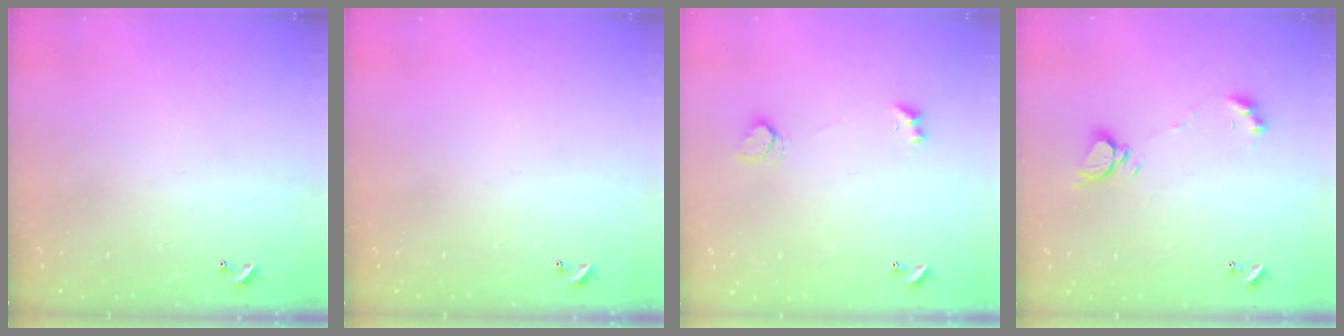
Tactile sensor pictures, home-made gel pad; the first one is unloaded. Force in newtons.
{"total": 0.0}
{"total": 2.7, "press": 2.4, "slide": 1.3}
{"total": 4.9, "press": 4.9, "slide": 0.6}